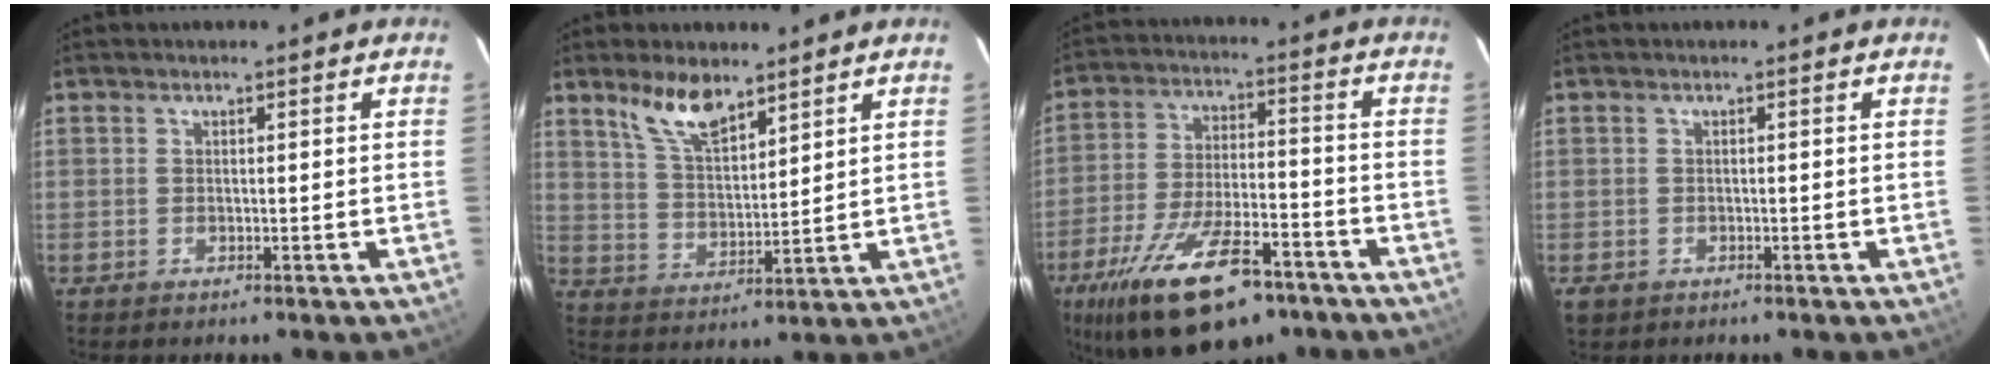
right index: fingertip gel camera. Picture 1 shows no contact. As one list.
[{"total": 8.7, "force": [6.4, 3.1, 5.0], "torque": [-0.092, 0.006, 0.130]}, {"total": 21.3, "force": [-13.7, 8.3, 14.0], "torque": [-0.272, -0.029, -0.219]}, {"total": 2.0, "force": [-0.8, 1.7, 0.6], "torque": [-0.013, -0.001, -0.012]}]